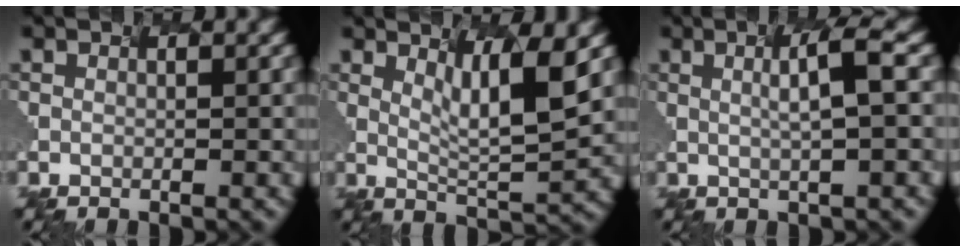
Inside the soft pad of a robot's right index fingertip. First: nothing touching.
{"total": 3.3, "force": [1.4, -0.4, 3.0], "torque": [-0.091, -0.024, 0.056]}
{"total": 2.6, "force": [0.0, -0.6, 2.5], "torque": [-0.067, 0.002, 0.026]}